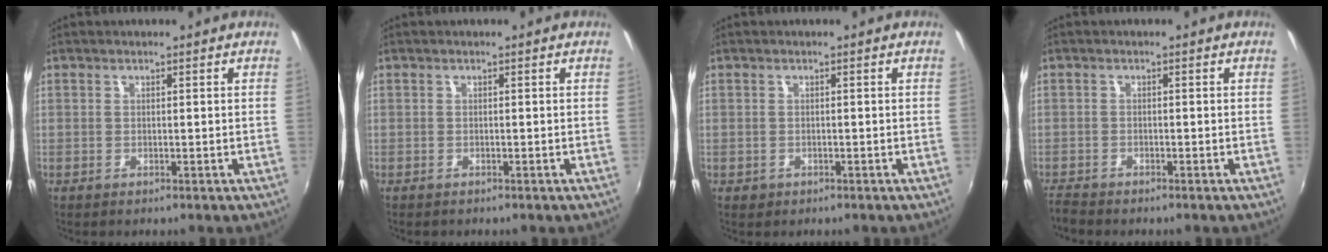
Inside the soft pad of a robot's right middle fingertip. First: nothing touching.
{"total": 0.6, "force": [-0.5, 0.3, 0.0], "torque": [-0.001, -0.002, -0.009]}
{"total": 1.2, "force": [-0.6, 1.0, 0.4], "torque": [-0.009, -0.001, -0.005]}
{"total": 2.8, "force": [-2.8, 0.3, 0.6], "torque": [-0.022, -0.014, -0.057]}